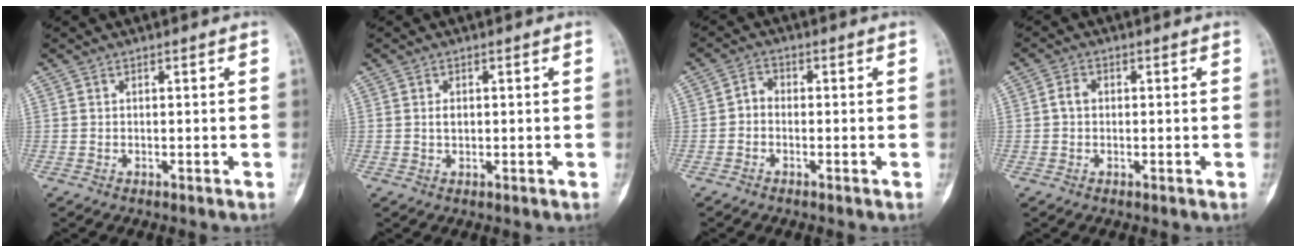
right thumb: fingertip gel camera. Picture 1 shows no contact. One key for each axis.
{"total": 1.5, "fx": 0.2, "fy": 0.9, "fz": 1.1, "tx": -0.018, "ty": 0.000, "tz": 0.003}
{"total": 2.1, "fx": -0.6, "fy": 1.7, "fz": 1.2, "tx": -0.010, "ty": 0.009, "tz": -0.022}
{"total": 2.2, "fx": 0.0, "fy": 1.7, "fz": 1.4, "tx": -0.022, "ty": 0.007, "tz": -0.004}